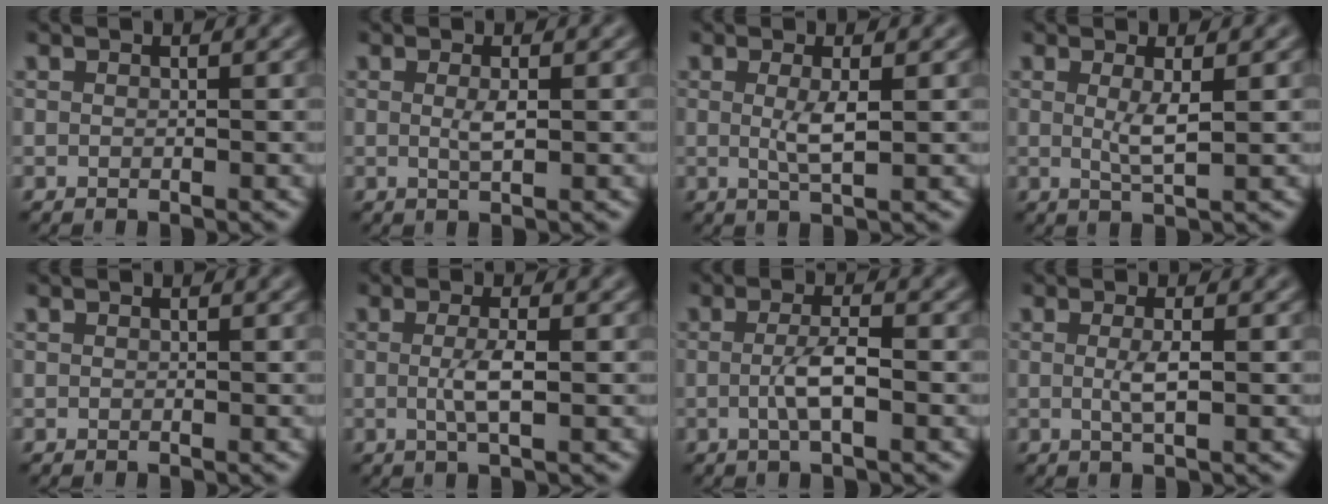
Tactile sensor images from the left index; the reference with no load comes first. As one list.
[{"total": 1.3, "force": [-0.5, 0.0, 1.2], "torque": [-0.020, 0.002, -0.003]}, {"total": 2.1, "force": [-0.4, 0.1, 2.0], "torque": [-0.040, -0.001, 0.000]}, {"total": 1.9, "force": [-0.2, 0.1, 1.9], "torque": [-0.037, -0.004, 0.005]}, {"total": 0.0}, {"total": 2.3, "force": [-0.7, 0.2, 2.2], "torque": [-0.044, 0.001, -0.008]}, {"total": 2.7, "force": [-1.0, 0.3, 2.4], "torque": [-0.044, 0.004, -0.016]}, {"total": 1.8, "force": [-0.6, 0.1, 1.7], "torque": [-0.032, 0.002, -0.005]}]